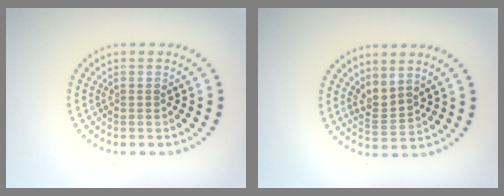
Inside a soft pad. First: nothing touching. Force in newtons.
{"total": 2.1, "press": 1.5, "slide": 1.5}